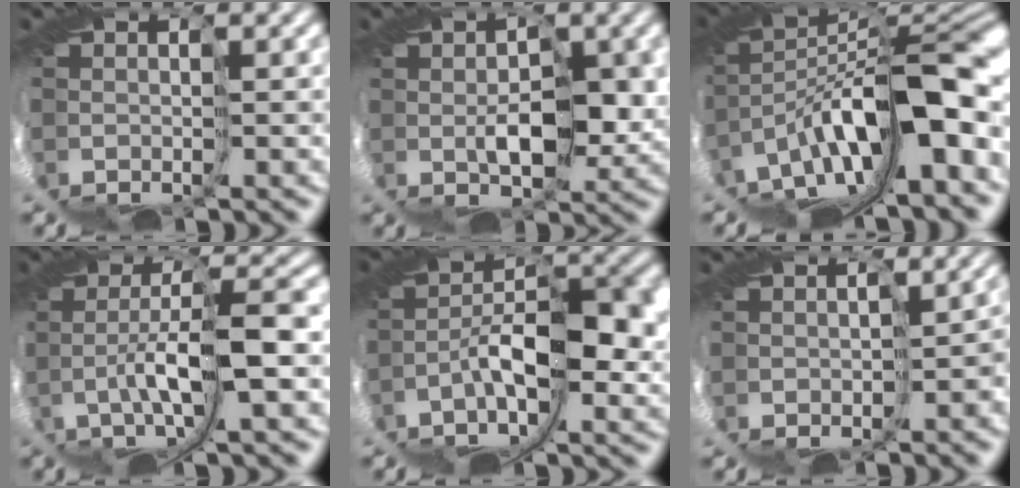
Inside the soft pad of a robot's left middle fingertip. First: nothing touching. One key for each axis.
{"total": 2.4, "fx": 1.3, "fy": 0.2, "fz": 2.0, "tx": -0.042, "ty": 0.001, "tz": 0.016}
{"total": 10.9, "fx": -2.3, "fy": 3.4, "fz": 10.1, "tx": -0.165, "ty": 0.022, "tz": -0.037}
{"total": 3.5, "fx": -0.4, "fy": -1.2, "fz": 3.3, "tx": -0.085, "ty": 0.008, "tz": -0.020}
{"total": 5.8, "fx": -1.4, "fy": 2.4, "fz": 5.1, "tx": -0.106, "ty": 0.007, "tz": -0.033}
{"total": 4.7, "fx": -2.4, "fy": 2.0, "fz": 3.4, "tx": -0.046, "ty": -0.002, "tz": -0.016}